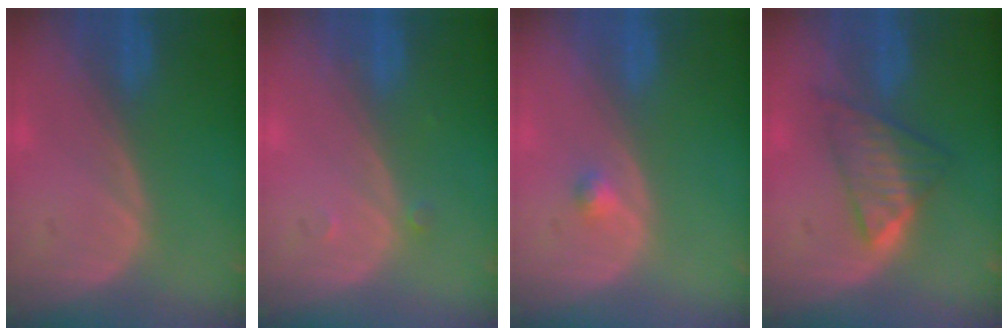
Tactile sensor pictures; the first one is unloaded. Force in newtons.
{"total": 0.7, "press": 0.7, "slide": 0.1}
{"total": 1.3, "press": 1.1, "slide": 0.7}
{"total": 6.0, "press": 5.9, "slide": 0.6}